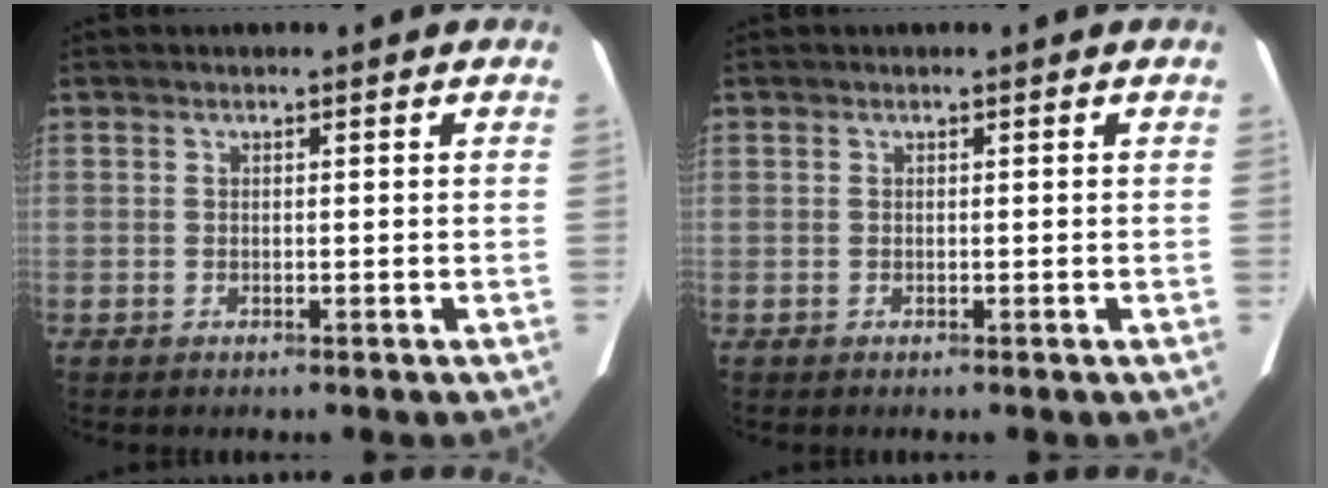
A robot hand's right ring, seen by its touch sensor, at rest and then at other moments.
{"total": 0.0}